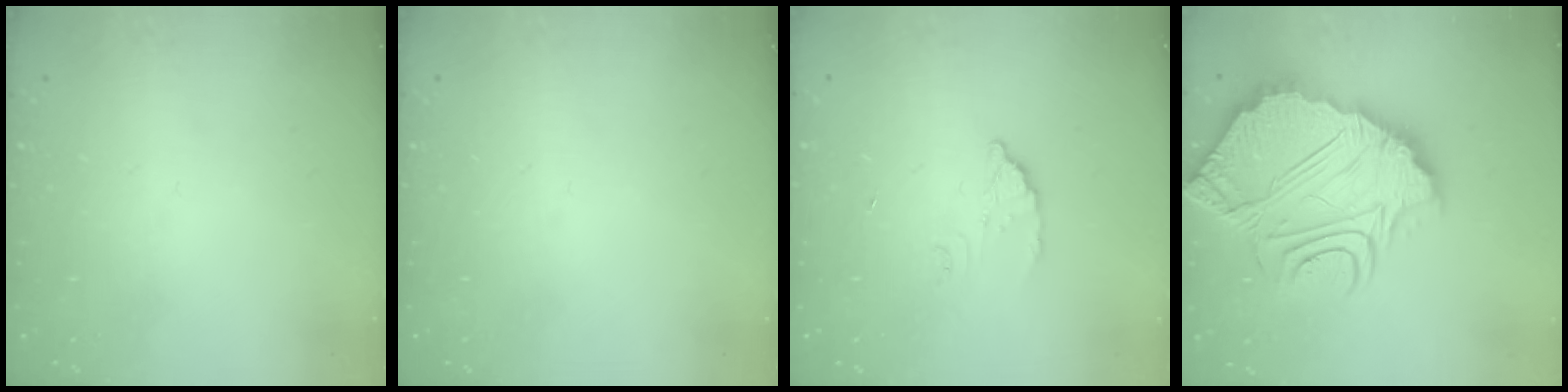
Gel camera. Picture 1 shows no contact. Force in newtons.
{"total": 0.0}
{"total": 3.0, "press": 3.0, "slide": 0.2}
{"total": 19.4, "press": 19.3, "slide": 1.3}